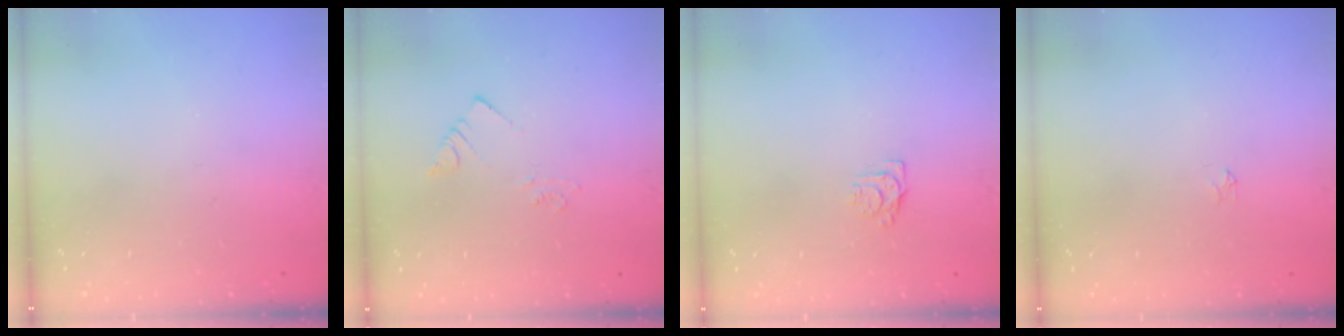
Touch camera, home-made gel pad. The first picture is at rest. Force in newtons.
{"total": 2.1, "press": 2.1, "slide": 0.3}
{"total": 4.7, "press": 4.6, "slide": 0.7}
{"total": 2.2, "press": 2.2, "slide": 0.3}